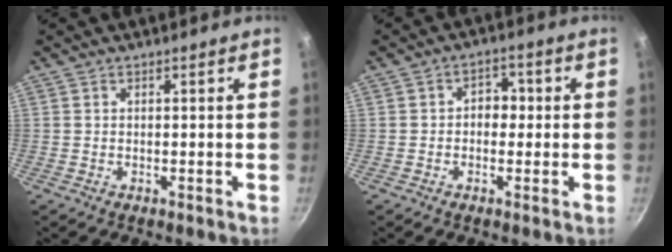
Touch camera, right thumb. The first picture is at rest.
{"total": 4.1, "force": [-0.1, 3.2, 2.5], "torque": [-0.005, 0.008, -0.008]}